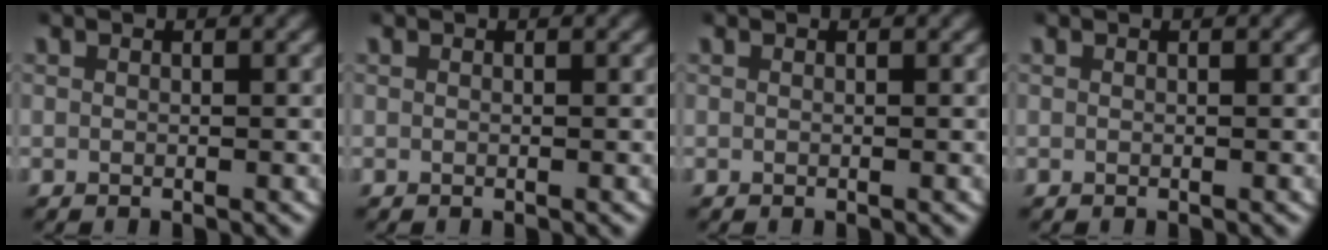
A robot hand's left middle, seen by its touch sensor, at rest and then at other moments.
{"total": 0.0}
{"total": 0.0}
{"total": 0.0}